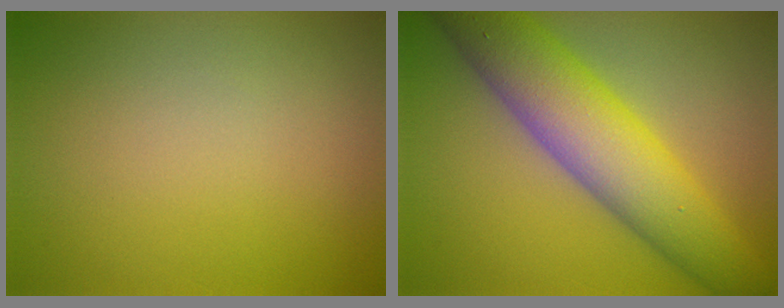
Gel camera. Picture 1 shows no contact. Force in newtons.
{"total": 9.3, "press": 9.3, "slide": 0.3}